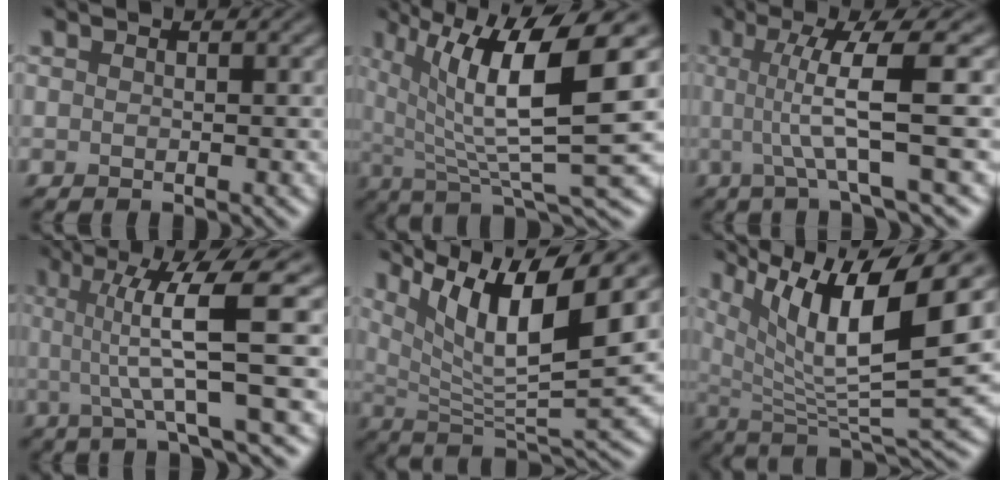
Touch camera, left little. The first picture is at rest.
{"total": 10.9, "force": [3.1, 2.5, 10.1], "torque": [-0.168, 0.005, 0.060]}
{"total": 6.2, "force": [0.4, 0.9, 6.2], "torque": [-0.102, 0.004, 0.003]}
{"total": 8.0, "force": [0.9, 1.3, 7.8], "torque": [-0.121, 0.007, 0.014]}
{"total": 10.2, "force": [5.0, 2.5, 8.6], "torque": [-0.144, -0.003, 0.095]}
{"total": 11.1, "force": [4.7, 3.0, 9.6], "torque": [-0.170, -0.003, 0.092]}